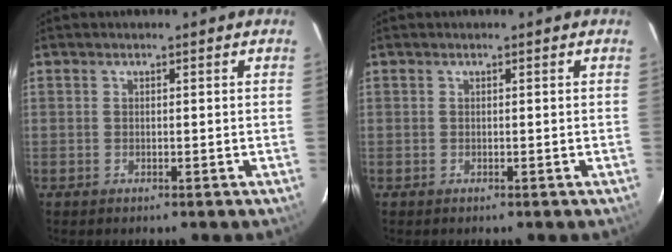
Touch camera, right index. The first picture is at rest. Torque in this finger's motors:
{"motor_torque": [0.00, 0.00, 0.00, 0.00]}